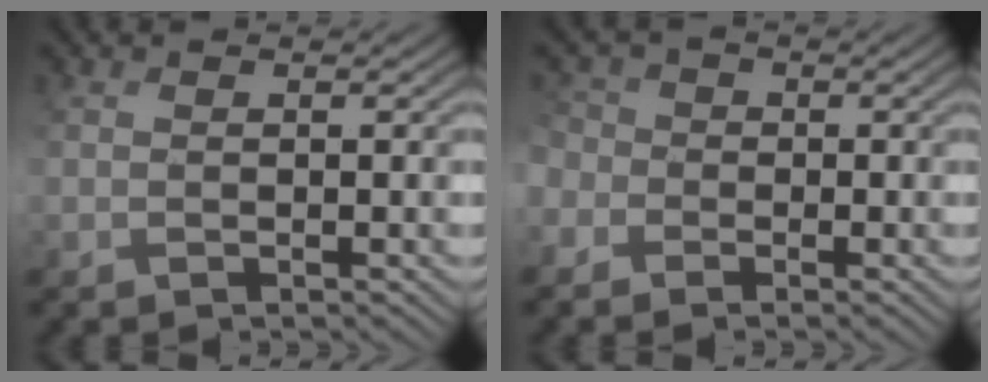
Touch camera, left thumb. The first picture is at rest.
{"total": 3.3, "force": [-1.9, 2.6, 0.5], "torque": [-0.026, 0.000, -0.045]}